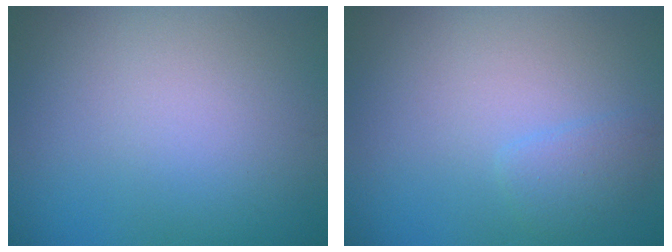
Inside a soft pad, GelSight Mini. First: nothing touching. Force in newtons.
{"total": 1.4, "press": 1.4, "slide": 0.2}